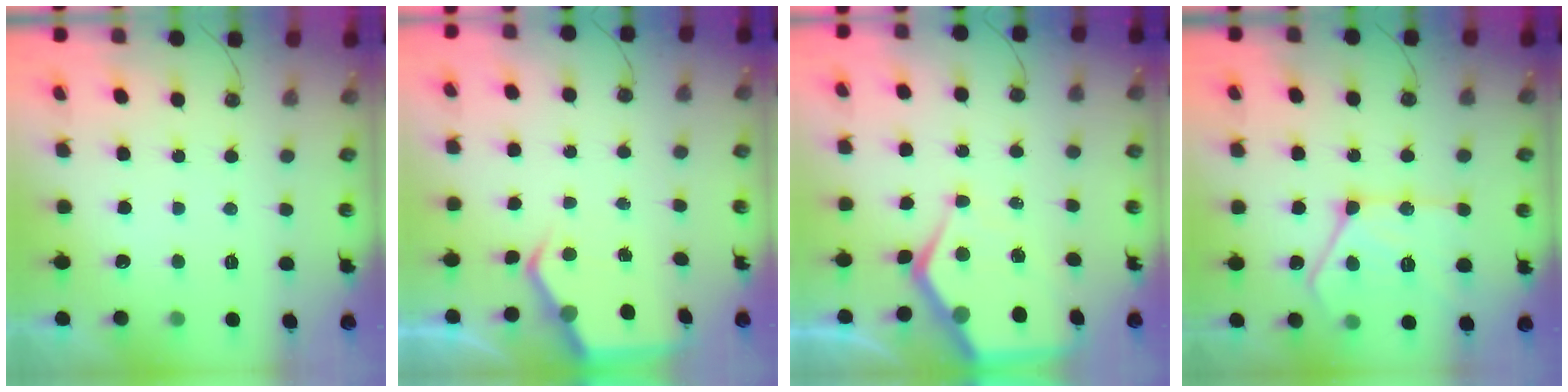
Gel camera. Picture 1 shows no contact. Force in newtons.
{"total": 5.9, "press": 5.9, "slide": 0.5}
{"total": 11.2, "press": 11.1, "slide": 1.1}
{"total": 18.2, "press": 18.1, "slide": 1.9}